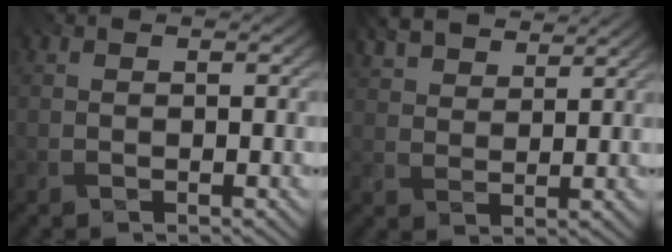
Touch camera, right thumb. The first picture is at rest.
{"total": 7.5, "force": [6.0, 2.7, 3.6], "torque": [-0.092, -0.006, 0.114]}